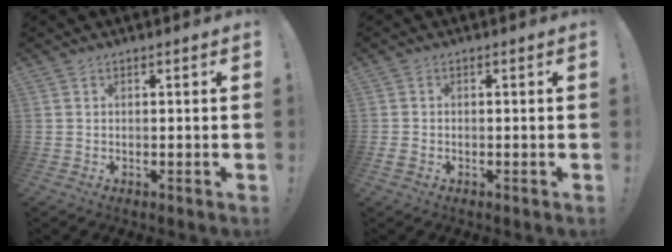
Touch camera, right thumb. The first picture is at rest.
{"total": 1.5, "force": [-0.7, 1.0, 0.9], "torque": [-0.014, 0.004, -0.013]}